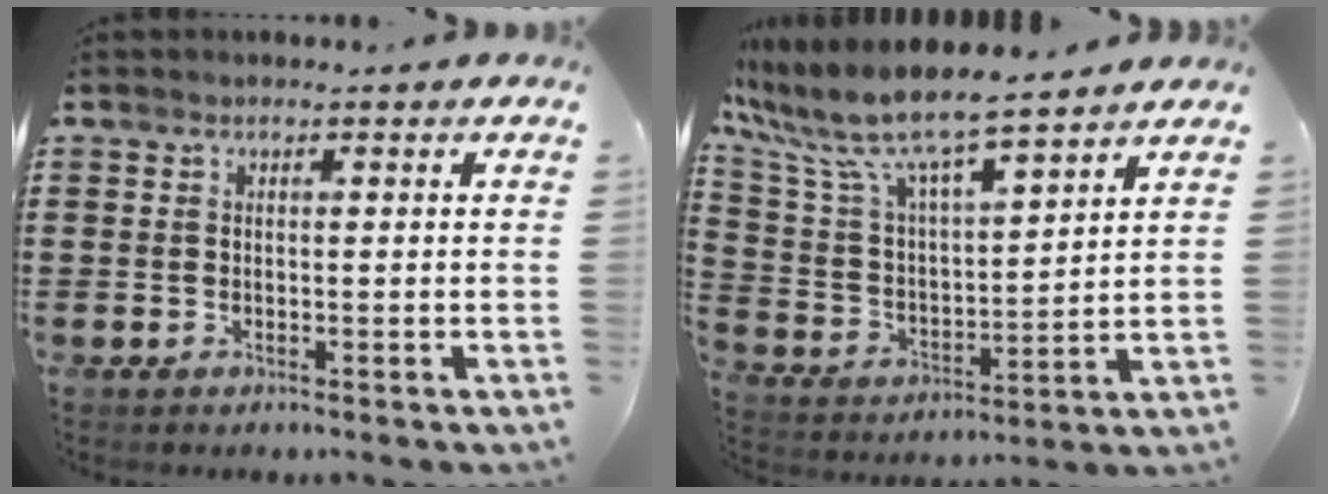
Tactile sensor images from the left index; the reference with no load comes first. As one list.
[{"total": 8.7, "force": [7.4, 1.1, 4.3], "torque": [-0.116, -0.045, 0.125]}]